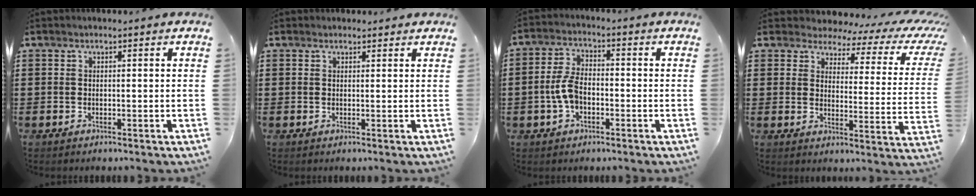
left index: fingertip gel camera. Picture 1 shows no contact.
{"total": 1.0, "force": [0.9, 0.4, 0.1], "torque": [0.005, 0.001, 0.016]}
{"total": 5.6, "force": [-1.4, 3.0, 4.5], "torque": [-0.106, 0.002, -0.032]}
{"total": 3.8, "force": [3.0, 1.7, 1.6], "torque": [-0.044, -0.019, 0.044]}